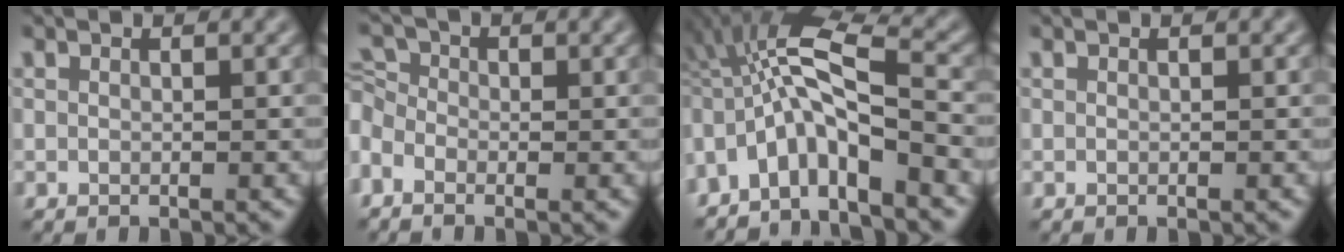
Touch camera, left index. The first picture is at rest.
{"total": 3.5, "force": [-1.4, 2.8, 1.7], "torque": [-0.039, 0.014, -0.029]}
{"total": 7.6, "force": [-3.0, 2.3, 6.6], "torque": [-0.119, 0.016, -0.069]}
{"total": 0.0}